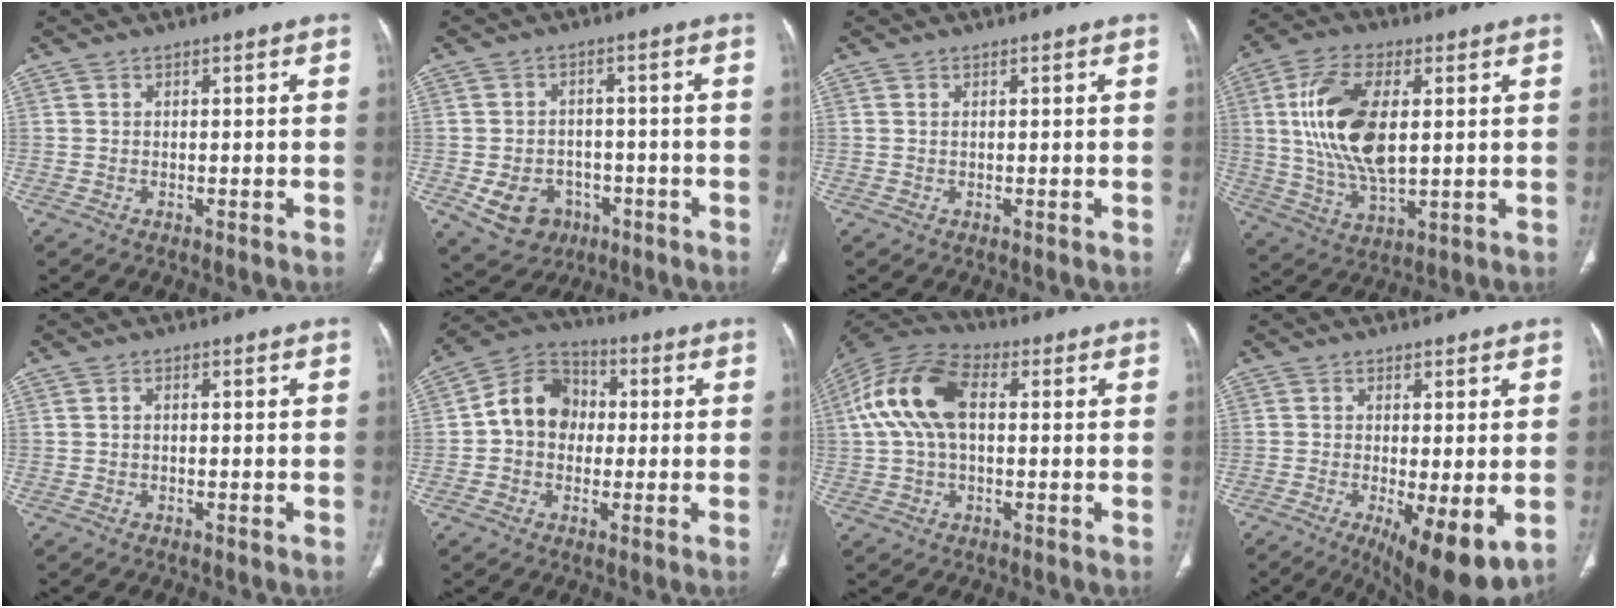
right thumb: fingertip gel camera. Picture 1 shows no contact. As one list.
[{"total": 9.0, "force": [-3.3, 7.4, 3.9], "torque": [-0.050, 0.025, -0.036]}, {"total": 0.0}, {"total": 16.8, "force": [2.7, 8.3, 14.3], "torque": [-0.280, -0.007, 0.056]}, {"total": 0.7, "force": [-0.1, 0.5, 0.5], "torque": [-0.008, 0.001, -0.005]}, {"total": 11.2, "force": [0.3, 9.2, 6.3], "torque": [-0.083, 0.032, -0.009]}, {"total": 14.3, "force": [2.0, 8.3, 11.5], "torque": [-0.236, 0.034, 0.030]}, {"total": 11.7, "force": [-3.5, 3.4, 10.6], "torque": [-0.160, -0.023, -0.047]}]